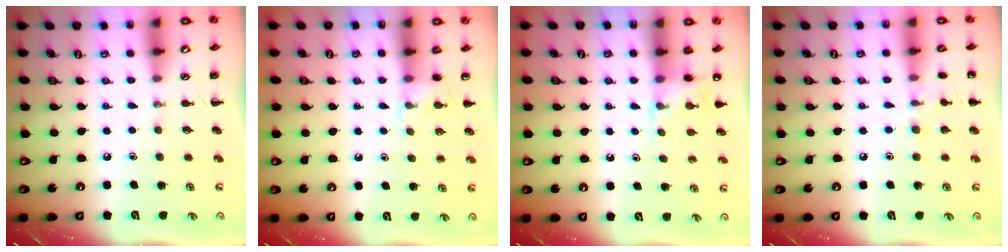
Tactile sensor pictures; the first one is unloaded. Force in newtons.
{"total": 5.9, "press": 5.5, "slide": 2.0}
{"total": 5.5, "press": 5.3, "slide": 1.3}
{"total": 7.8, "press": 7.6, "slide": 2.0}